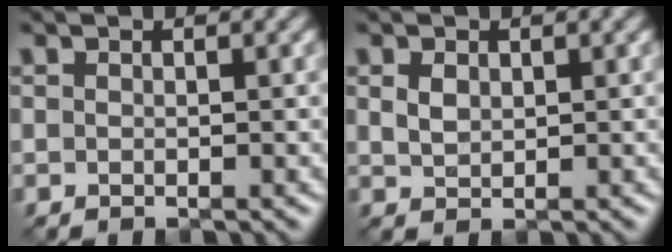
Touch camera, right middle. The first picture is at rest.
{"total": 1.3, "force": [0.7, 0.9, 0.7], "torque": [-0.017, 0.004, 0.017]}